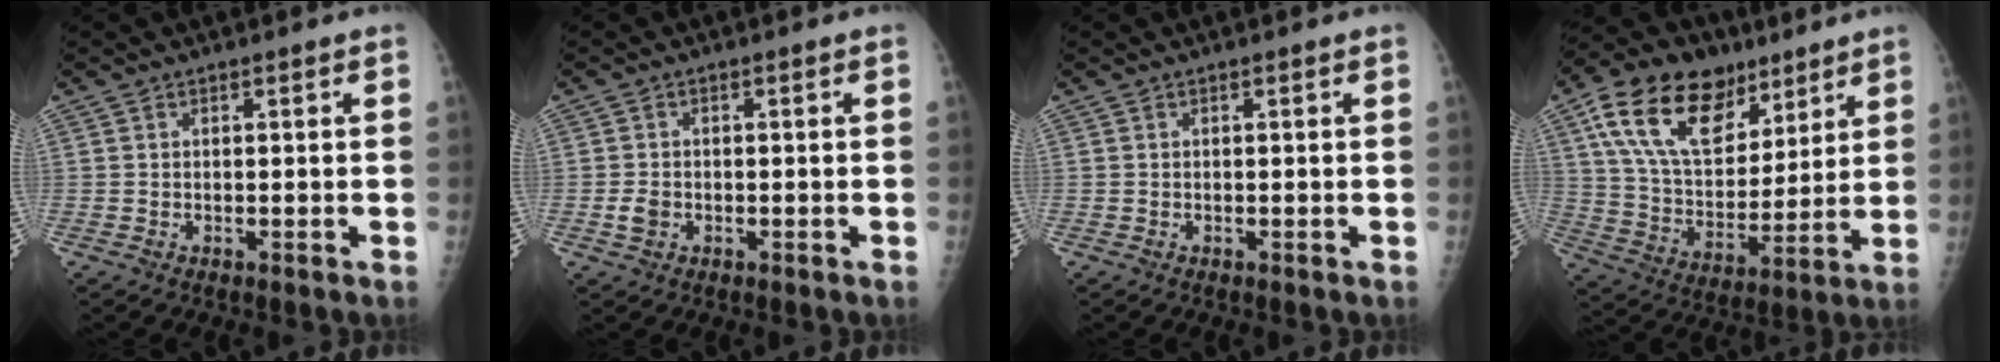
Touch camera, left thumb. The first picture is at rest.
{"total": 2.4, "force": [-0.6, 1.9, 1.4], "torque": [-0.021, 0.002, -0.010]}
{"total": 0.0}
{"total": 22.1, "force": [11.9, 13.2, 13.3], "torque": [-0.208, -0.026, 0.211]}